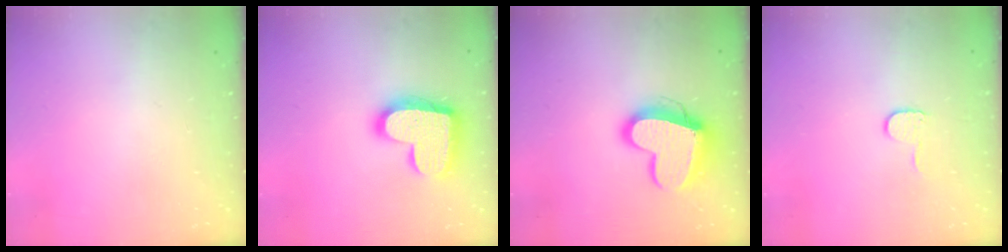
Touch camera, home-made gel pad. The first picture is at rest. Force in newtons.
{"total": 18.7, "press": 18.7, "slide": 1.2}
{"total": 15.0, "press": 14.9, "slide": 1.6}
{"total": 5.4, "press": 5.3, "slide": 0.5}